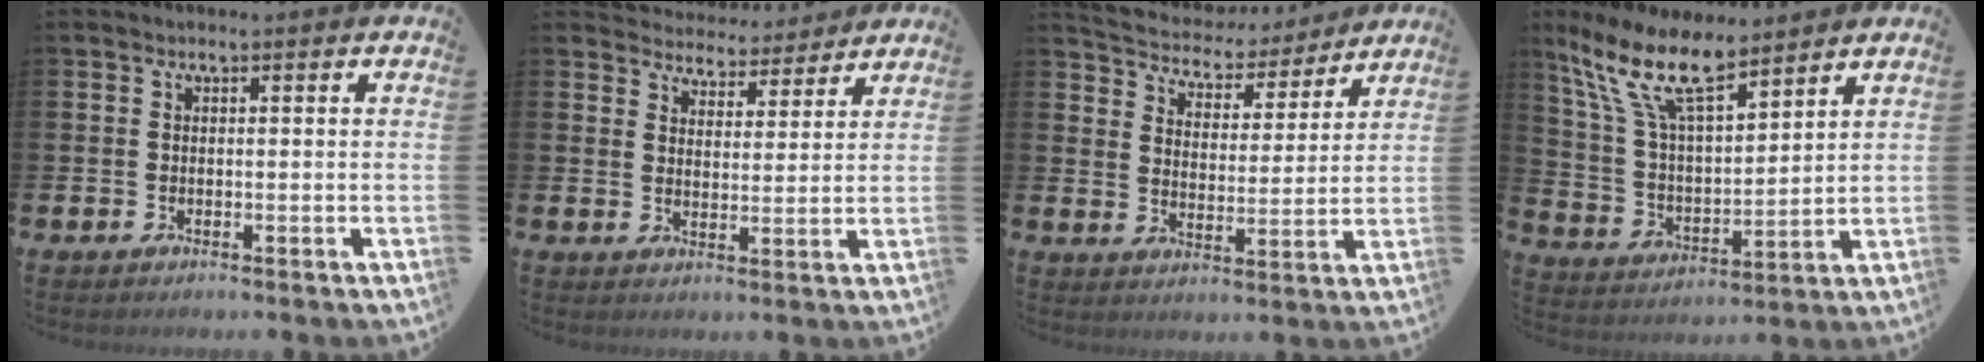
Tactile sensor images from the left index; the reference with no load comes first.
{"total": 4.5, "force": [4.4, 1.0, -0.5], "torque": [-0.001, -0.037, 0.075]}
{"total": 5.4, "force": [5.1, 1.6, 0.1], "torque": [-0.041, -0.043, 0.087]}
{"total": 12.0, "force": [9.3, 3.5, 6.7], "torque": [-0.168, -0.031, 0.170]}